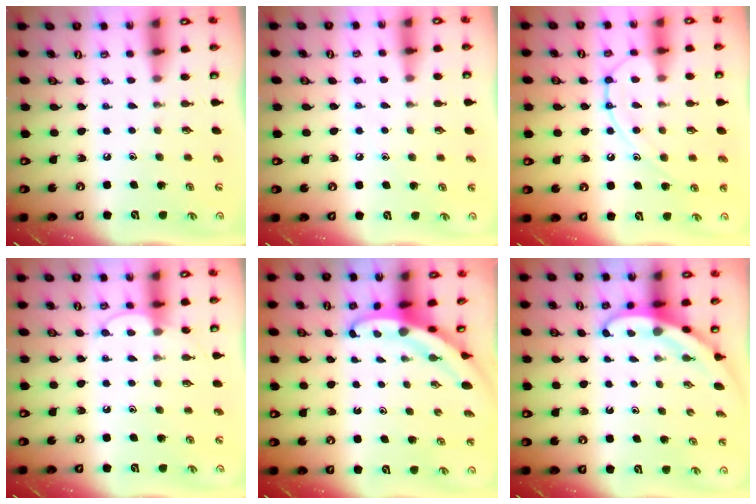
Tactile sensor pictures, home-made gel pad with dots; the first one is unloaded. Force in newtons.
{"total": 3.5, "press": 3.5, "slide": 0.4}
{"total": 13.5, "press": 13.4, "slide": 1.3}
{"total": 6.7, "press": 6.6, "slide": 0.6}
{"total": 5.4, "press": 5.4, "slide": 0.3}
{"total": 4.1, "press": 4.1, "slide": 0.3}